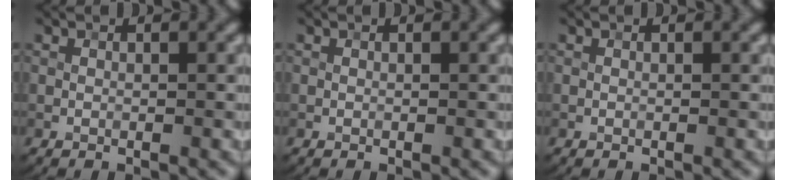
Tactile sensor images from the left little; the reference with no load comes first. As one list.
[{"total": 0.0}, {"total": 0.0}]